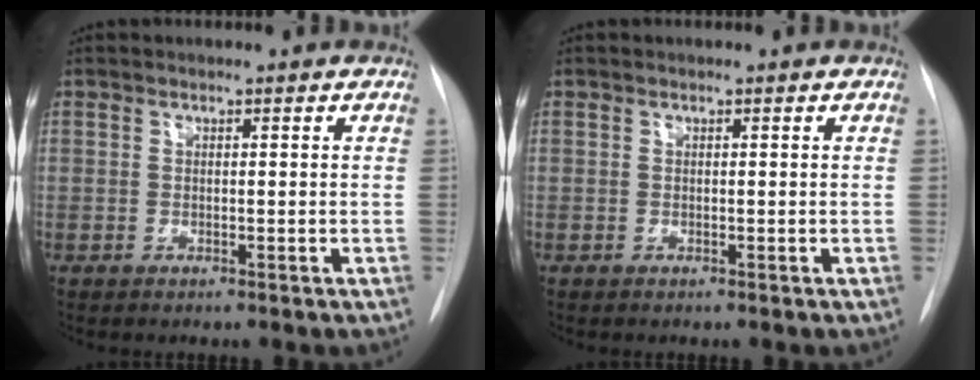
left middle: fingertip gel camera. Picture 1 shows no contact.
{"total": 0.0}